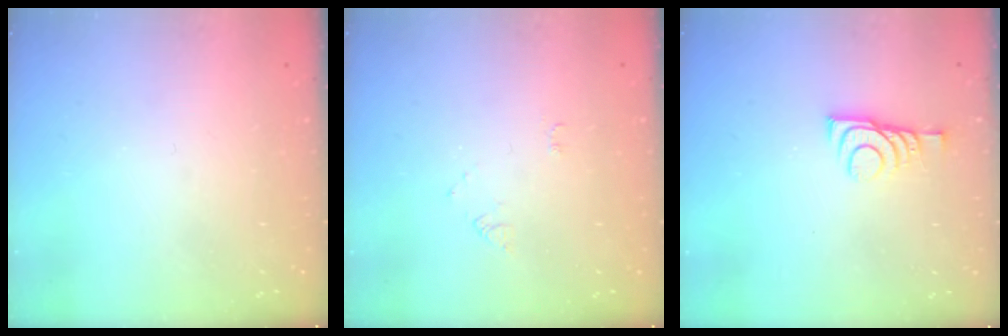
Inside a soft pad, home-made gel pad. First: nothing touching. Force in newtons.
{"total": 4.6, "press": 4.6, "slide": 0.5}
{"total": 7.4, "press": 7.3, "slide": 0.5}